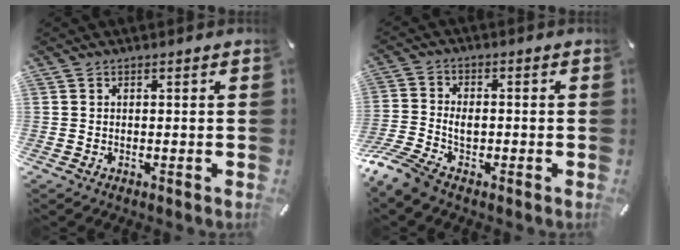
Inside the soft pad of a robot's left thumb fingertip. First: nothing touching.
{"total": 7.0, "force": [-3.3, 4.2, 4.5], "torque": [-0.106, 0.006, -0.063]}